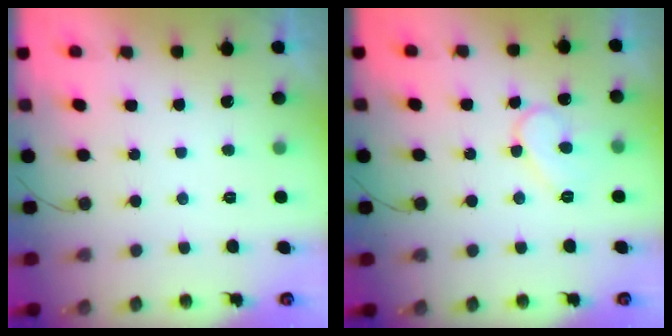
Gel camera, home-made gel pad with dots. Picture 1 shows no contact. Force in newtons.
{"total": 7.9, "press": 7.9, "slide": 0.7}